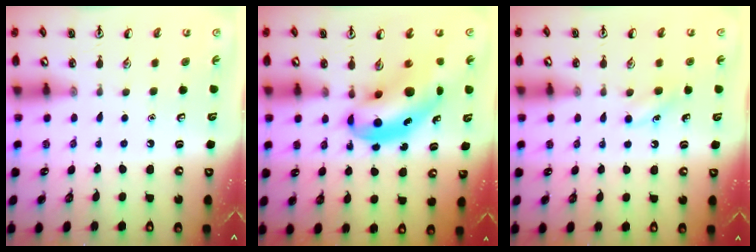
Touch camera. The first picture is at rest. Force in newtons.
{"total": 10.7, "press": 10.2, "slide": 3.3}
{"total": 5.5, "press": 5.2, "slide": 1.7}